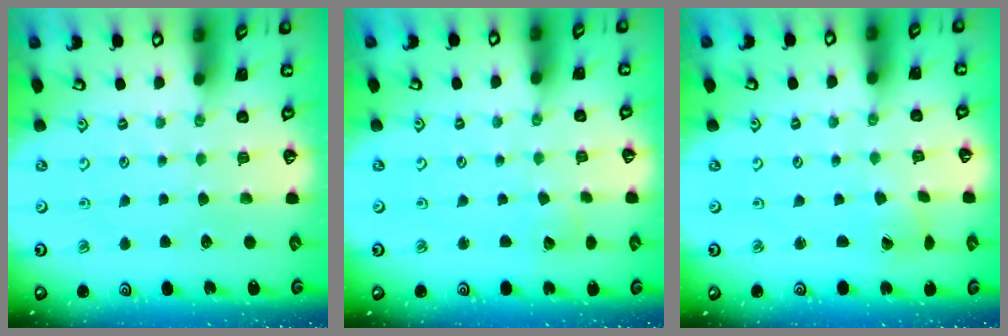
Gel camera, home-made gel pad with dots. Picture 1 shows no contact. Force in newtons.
{"total": 2.9, "press": 2.9, "slide": 0.3}
{"total": 0.8, "press": 0.8, "slide": 0.1}